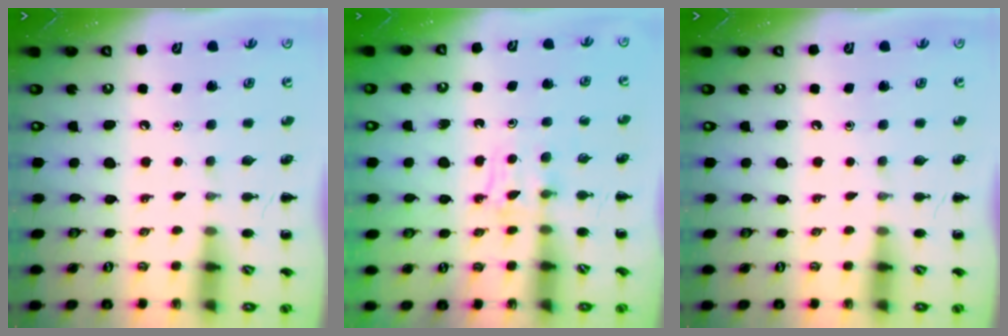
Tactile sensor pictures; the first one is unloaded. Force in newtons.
{"total": 4.1, "press": 3.9, "slide": 1.4}
{"total": 0.0}